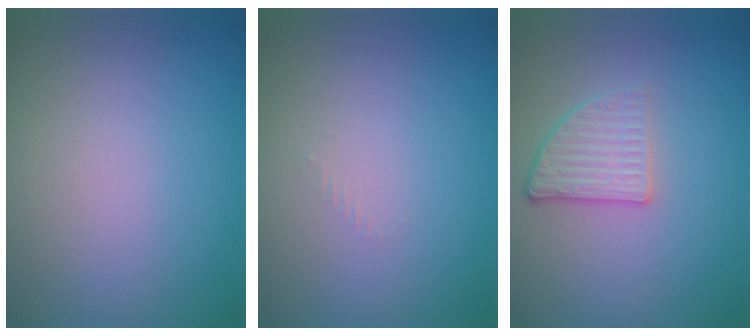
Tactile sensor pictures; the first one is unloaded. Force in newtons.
{"total": 0.5, "press": 0.5, "slide": 0.2}
{"total": 3.0, "press": 2.3, "slide": 1.8}